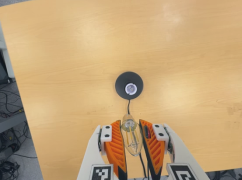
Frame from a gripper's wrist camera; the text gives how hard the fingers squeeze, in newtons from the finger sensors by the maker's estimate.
{"total": 18.8, "left": 20.6, "right": 17.0}